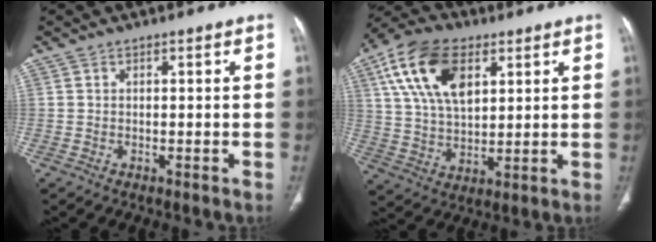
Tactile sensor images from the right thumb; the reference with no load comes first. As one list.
[{"total": 16.3, "force": [6.6, 9.2, 11.7], "torque": [-0.200, -0.007, 0.121]}]